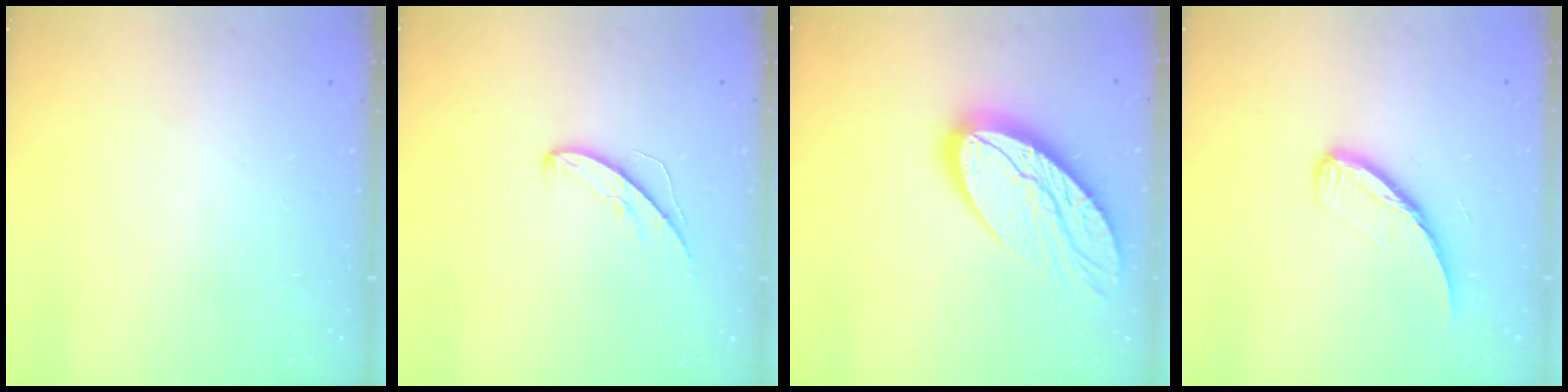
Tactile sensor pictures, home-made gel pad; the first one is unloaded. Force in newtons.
{"total": 5.0, "press": 5.0, "slide": 0.4}
{"total": 17.9, "press": 17.9, "slide": 1.4}
{"total": 10.3, "press": 10.3, "slide": 0.5}